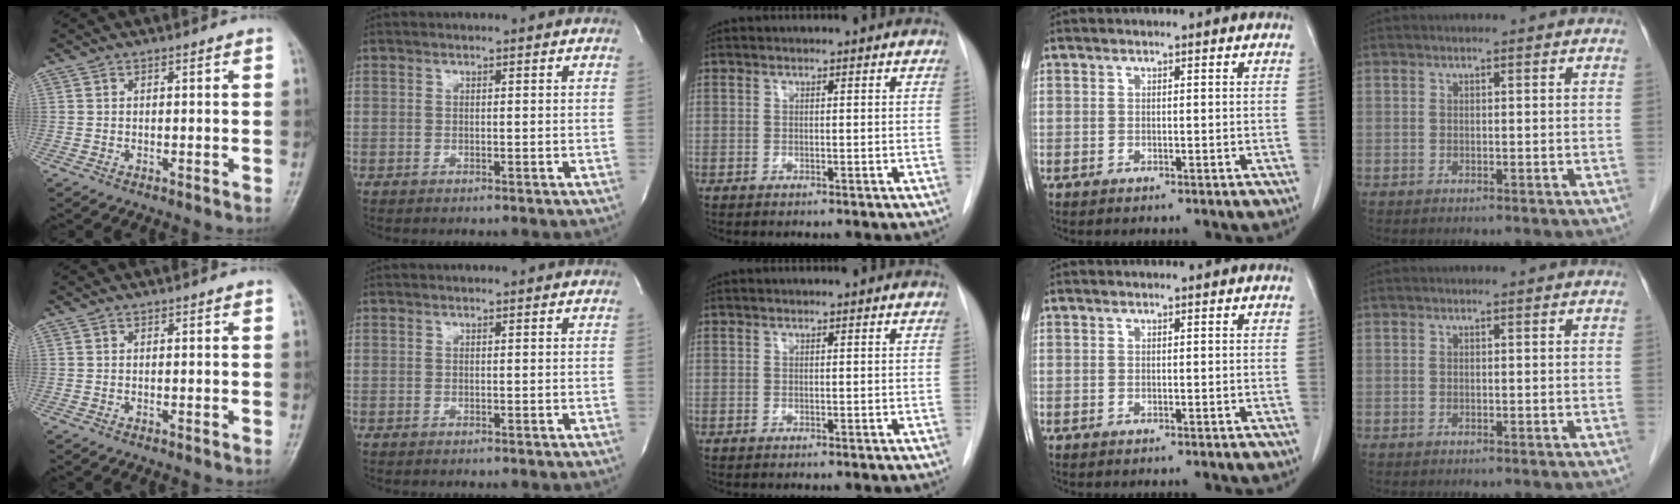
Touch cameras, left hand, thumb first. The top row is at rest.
{}